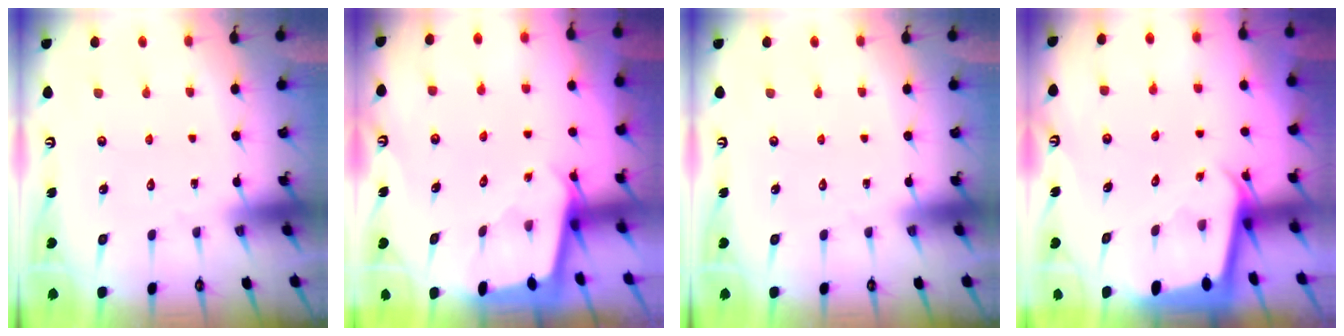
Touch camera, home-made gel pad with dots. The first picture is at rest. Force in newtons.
{"total": 1.9, "press": 1.9, "slide": 0.2}
{"total": 0.0}
{"total": 2.0, "press": 2.0, "slide": 0.1}